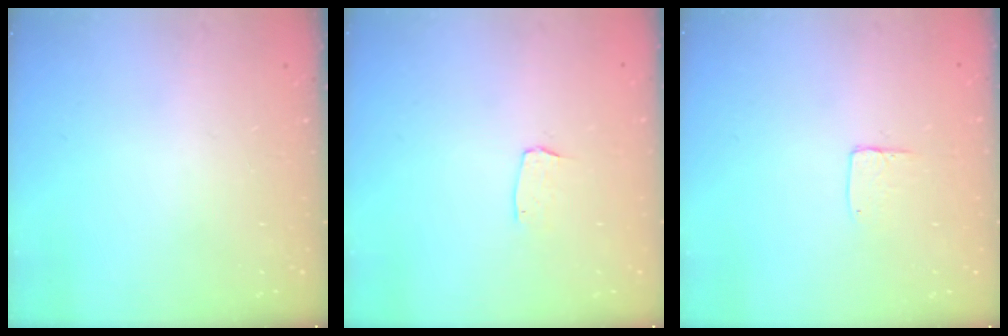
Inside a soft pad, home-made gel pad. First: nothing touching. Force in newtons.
{"total": 3.6, "press": 3.6, "slide": 0.3}
{"total": 3.6, "press": 3.6, "slide": 0.3}